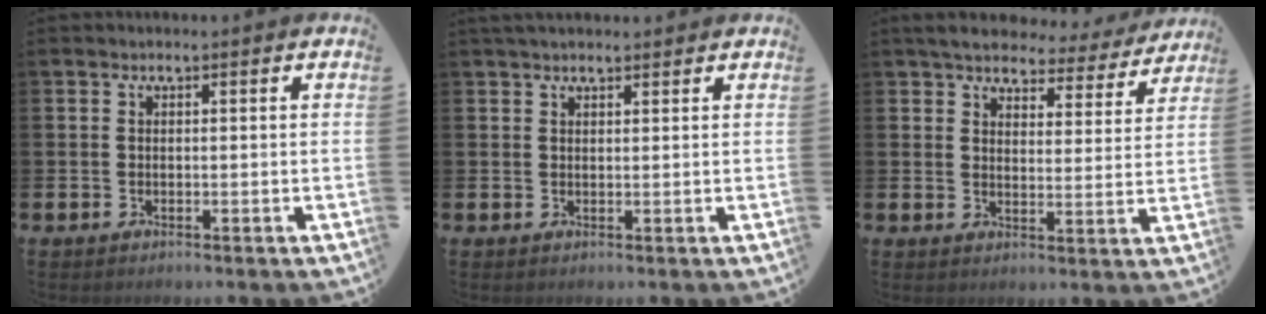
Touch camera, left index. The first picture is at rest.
{"total": 1.7, "force": [1.5, 0.4, 0.4], "torque": [0.001, -0.002, 0.026]}
{"total": 4.8, "force": [4.5, 1.5, 0.8], "torque": [-0.033, -0.030, 0.075]}